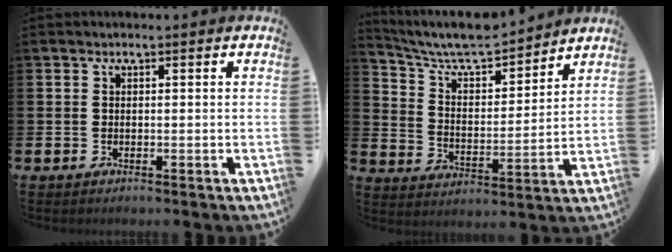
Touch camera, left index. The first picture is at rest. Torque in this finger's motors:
{"motor_torque": [0.94, -0.96, 0.43, 0.07]}